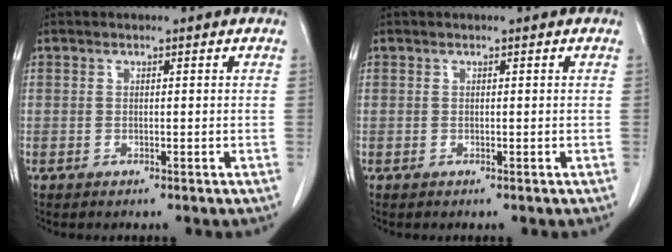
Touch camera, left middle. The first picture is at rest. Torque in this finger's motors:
{"motor_torque": [0.59, -0.59, 0.01, 0.00]}